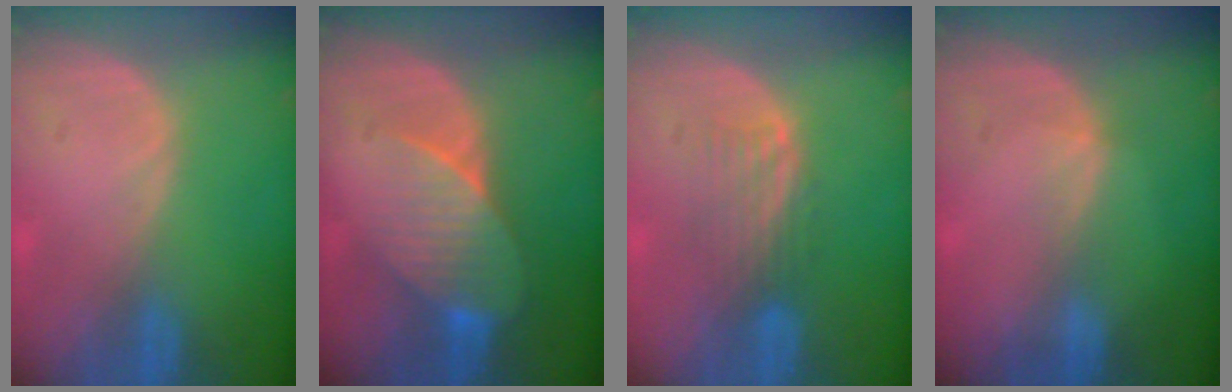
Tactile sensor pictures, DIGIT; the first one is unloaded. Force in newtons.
{"total": 7.9, "press": 7.2, "slide": 3.2}
{"total": 4.6, "press": 4.0, "slide": 2.3}
{"total": 1.3, "press": 0.9, "slide": 0.9}